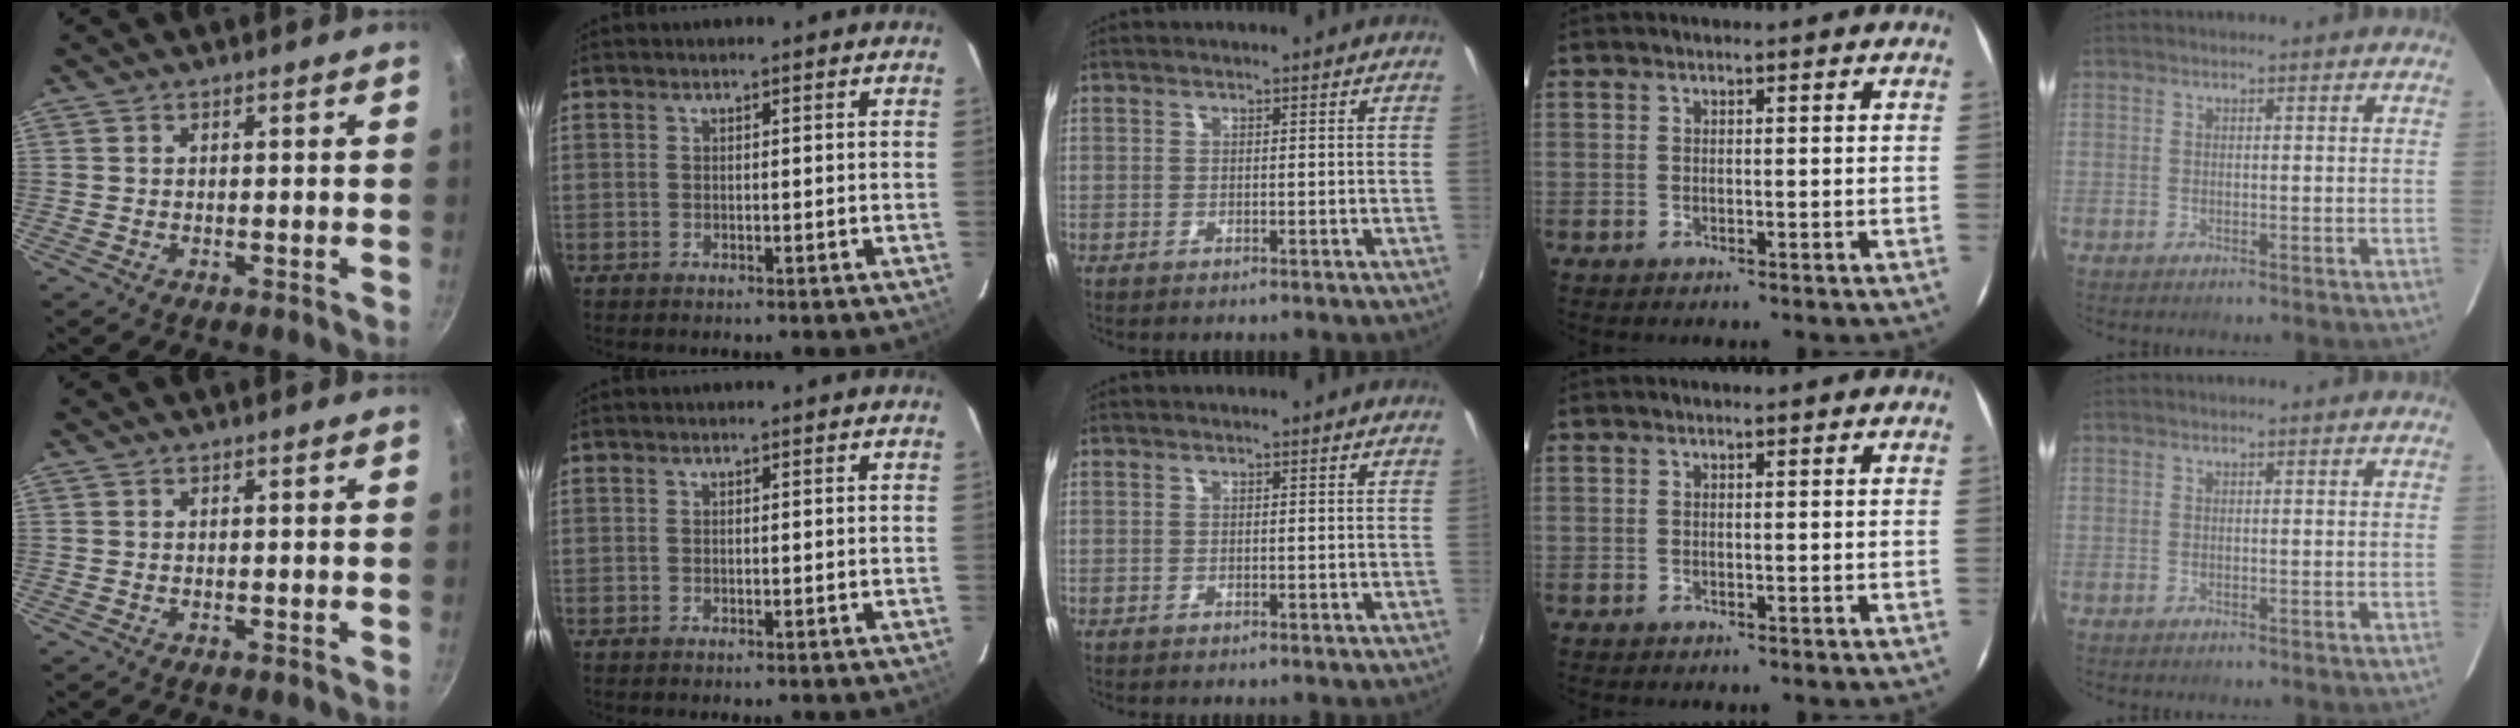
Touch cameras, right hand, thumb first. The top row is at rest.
{}